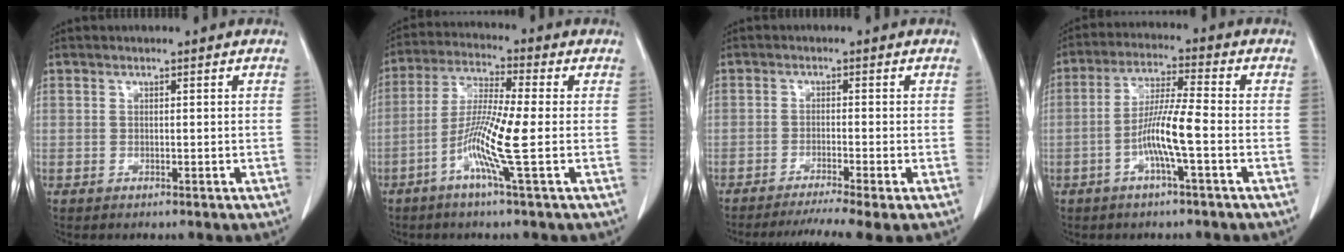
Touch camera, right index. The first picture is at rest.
{"total": 9.6, "force": [-2.9, -0.8, 9.1], "torque": [-0.183, -0.011, -0.065]}
{"total": 7.1, "force": [-5.6, -0.9, 4.3], "torque": [-0.064, -0.014, -0.088]}
{"total": 7.9, "force": [-2.4, -0.1, 7.5], "torque": [-0.151, 0.004, -0.049]}